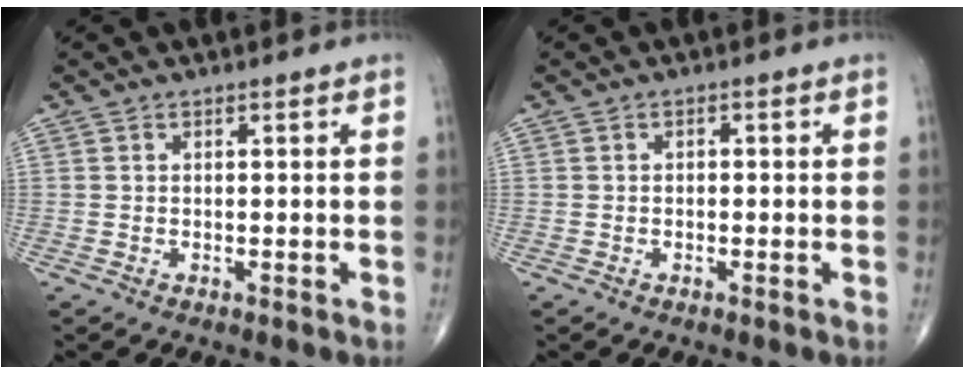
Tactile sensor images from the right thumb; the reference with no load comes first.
{"total": 0.7, "force": [-0.1, 0.5, 0.4], "torque": [0.000, 0.003, -0.006]}